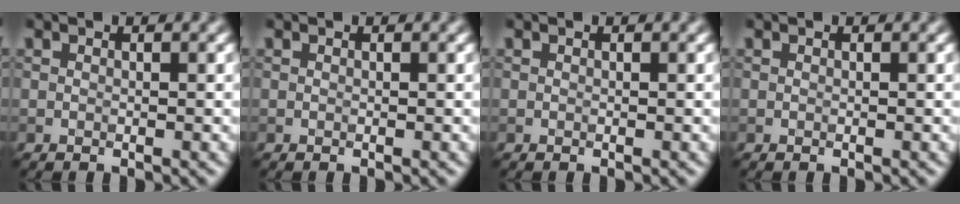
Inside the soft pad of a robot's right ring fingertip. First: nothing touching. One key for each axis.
{"total": 0.0}
{"total": 0.0}
{"total": 0.0}